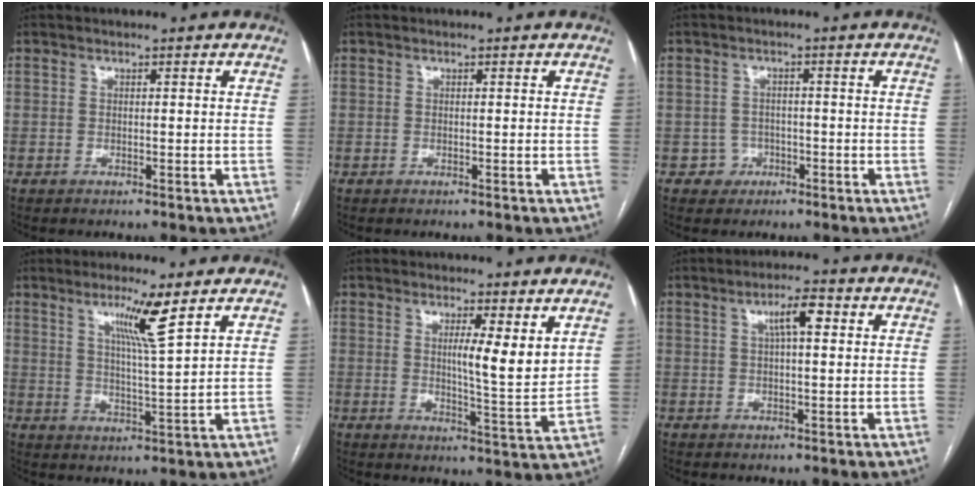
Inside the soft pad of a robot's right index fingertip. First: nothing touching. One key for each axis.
{"total": 0.0}
{"total": 3.0, "fx": -1.2, "fy": 2.7, "fz": -0.2, "tx": 0.018, "ty": 0.015, "tz": -0.018}
{"total": 6.9, "fx": 4.1, "fy": -0.9, "fz": 5.6, "tx": -0.099, "ty": -0.012, "tz": 0.072}
{"total": 6.3, "fx": 2.9, "fy": 0.4, "fz": 5.5, "tx": -0.083, "ty": -0.019, "tz": 0.046}
{"total": 4.9, "fx": 1.6, "fy": 1.0, "fz": 4.5, "tx": -0.081, "ty": 0.013, "tz": 0.028}